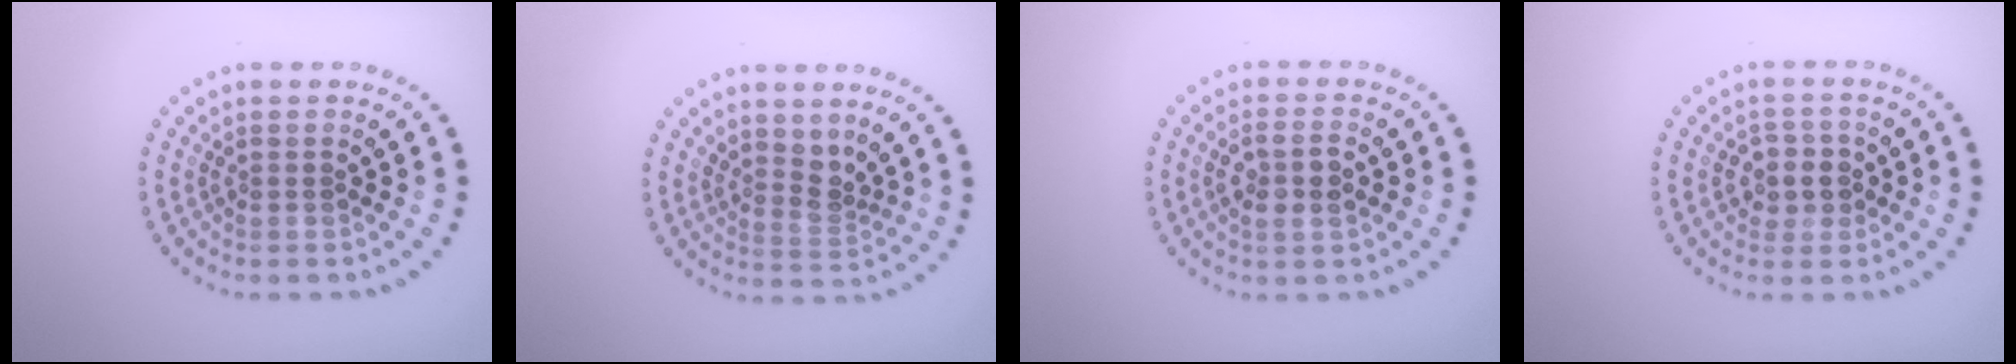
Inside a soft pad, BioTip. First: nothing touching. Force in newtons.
{"total": 2.0, "press": 1.5, "slide": 1.3}
{"total": 2.7, "press": 2.6, "slide": 0.7}
{"total": 2.4, "press": 2.3, "slide": 0.7}